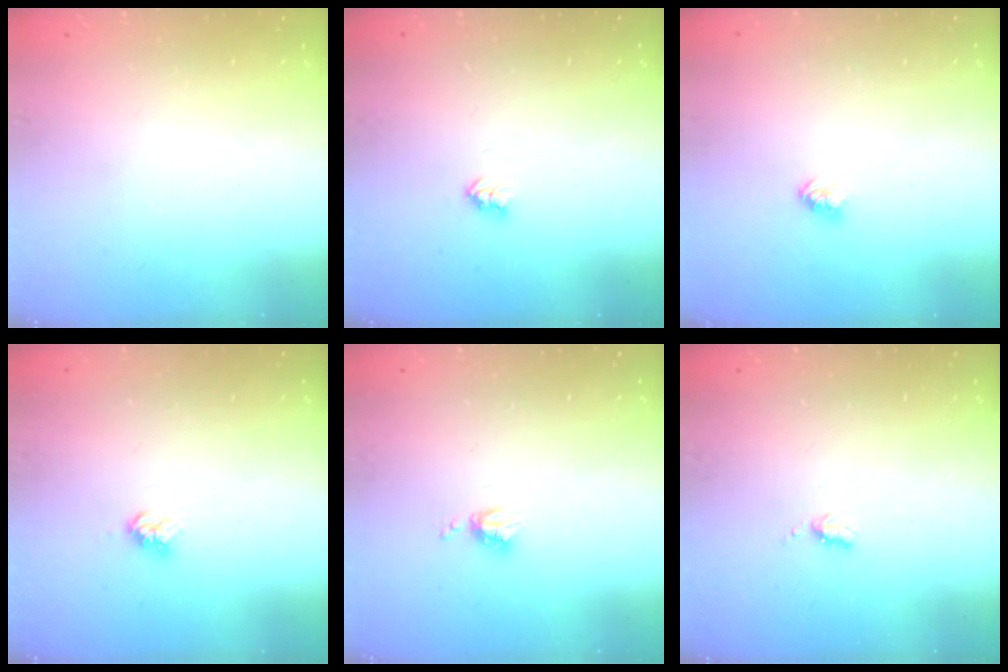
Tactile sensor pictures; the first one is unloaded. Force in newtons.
{"total": 2.6, "press": 2.6, "slide": 0.4}
{"total": 2.3, "press": 2.3, "slide": 0.1}
{"total": 3.9, "press": 3.8, "slide": 0.5}
{"total": 3.8, "press": 3.8, "slide": 0.6}
{"total": 3.3, "press": 3.3, "slide": 0.6}